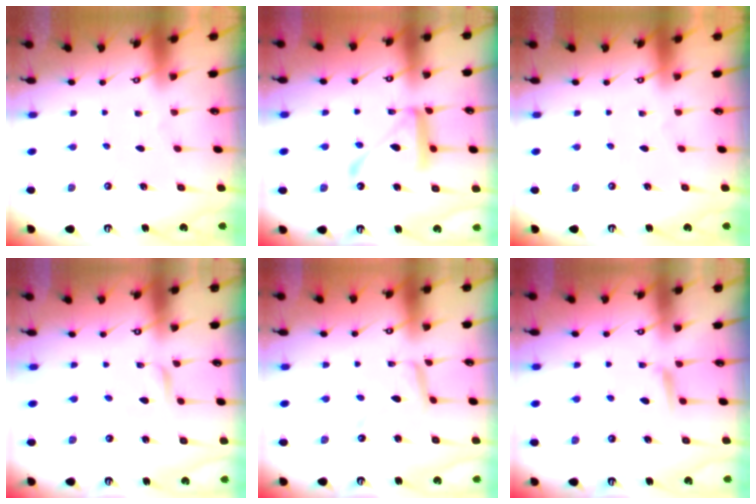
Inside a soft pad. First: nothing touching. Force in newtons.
{"total": 17.2, "press": 17.1, "slide": 1.5}
{"total": 0.0}
{"total": 2.1, "press": 2.1, "slide": 0.2}
{"total": 6.3, "press": 6.3, "slide": 0.3}
{"total": 6.2, "press": 6.2, "slide": 0.7}